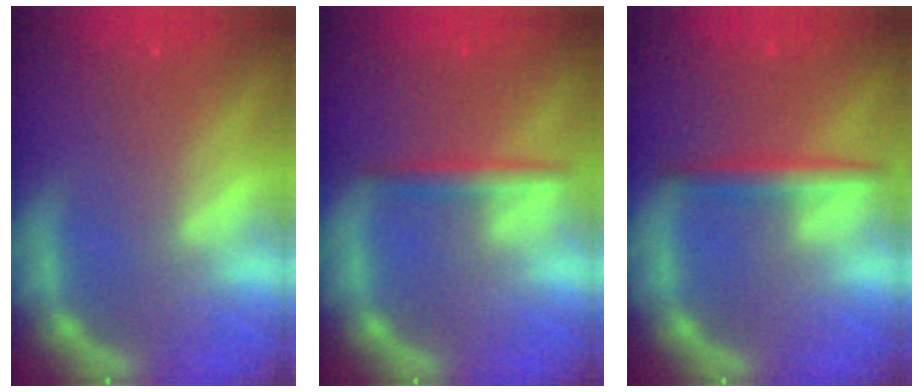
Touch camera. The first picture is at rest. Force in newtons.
{"total": 2.4}
{"total": 3.0}